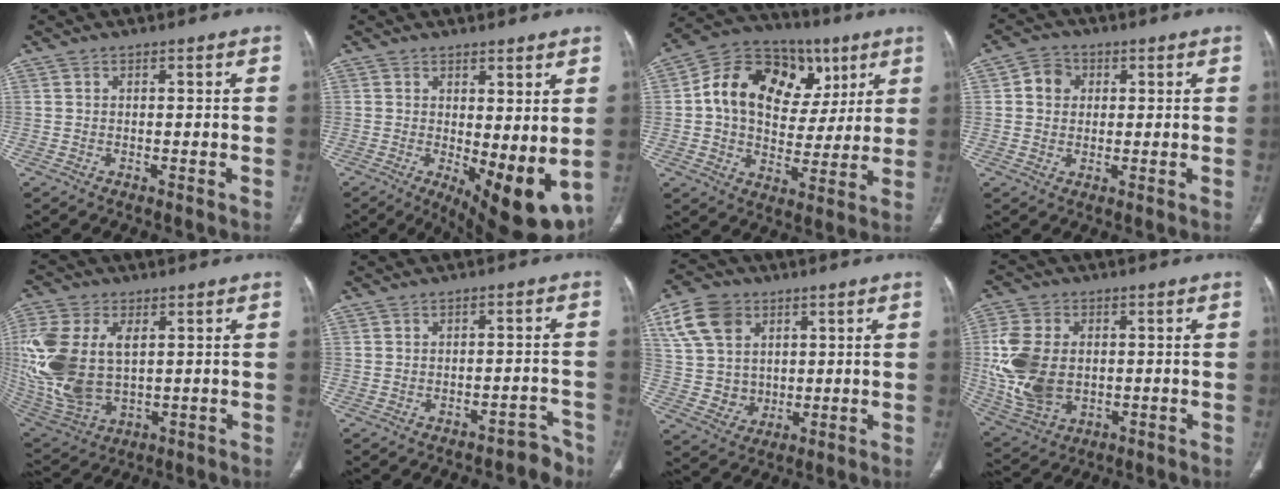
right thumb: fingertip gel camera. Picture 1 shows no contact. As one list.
[{"total": 11.8, "force": [-0.4, 4.4, 11.0], "torque": [-0.147, -0.025, 0.009]}, {"total": 21.3, "force": [6.5, 15.2, 13.4], "torque": [-0.179, 0.024, 0.104]}, {"total": 5.1, "force": [1.1, 4.5, 2.1], "torque": [-0.014, 0.004, 0.014]}, {"total": 18.8, "force": [2.7, 11.5, 14.7], "torque": [-0.335, -0.011, 0.065]}, {"total": 4.0, "force": [-3.4, 2.0, 0.8], "torque": [0.008, 0.041, -0.039]}, {"total": 13.0, "force": [5.2, 10.3, 6.1], "torque": [-0.094, -0.010, 0.106]}, {"total": 14.4, "force": [0.2, 10.1, 10.3], "torque": [-0.213, -0.003, 0.020]}]